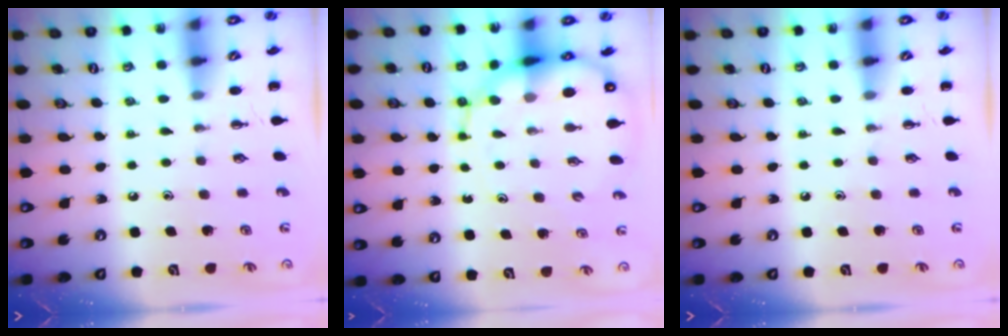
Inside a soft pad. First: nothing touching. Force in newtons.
{"total": 10.3, "press": 9.9, "slide": 2.8}
{"total": 0.0}